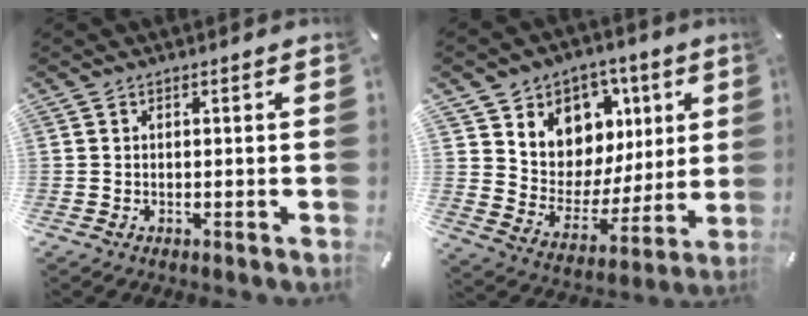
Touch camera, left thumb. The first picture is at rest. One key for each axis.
{"total": 9.8, "fx": 4.4, "fy": 8.7, "fz": 1.6, "tx": -0.029, "ty": -0.058, "tz": 0.086}